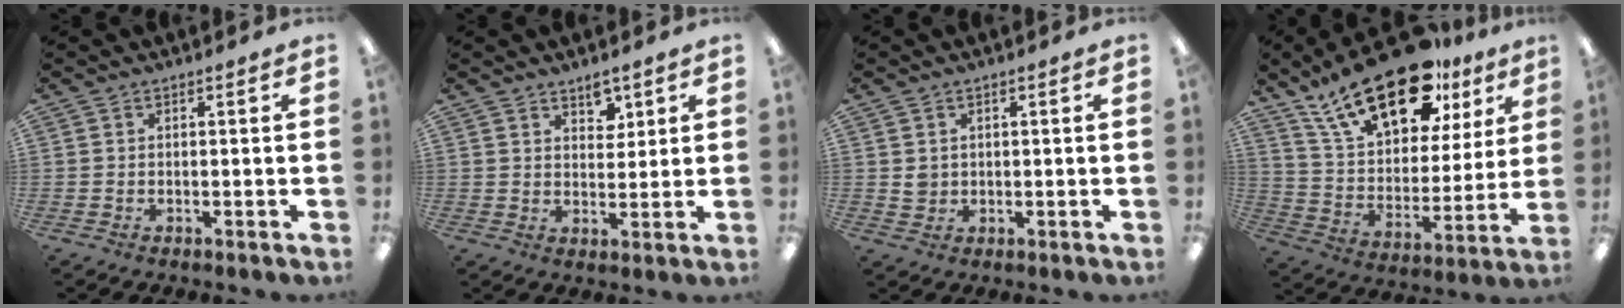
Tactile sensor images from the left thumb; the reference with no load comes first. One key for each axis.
{"total": 4.7, "fx": 3.6, "fy": 2.7, "fz": 1.5, "tx": -0.007, "ty": -0.021, "tz": 0.061}
{"total": 2.4, "fx": 0.9, "fy": 2.1, "fz": 0.6, "tx": -0.006, "ty": 0.000, "tz": 0.013}
{"total": 23.7, "fx": 16.1, "fy": 10.6, "fz": 13.7, "tx": -0.242, "ty": -0.092, "tz": 0.280}